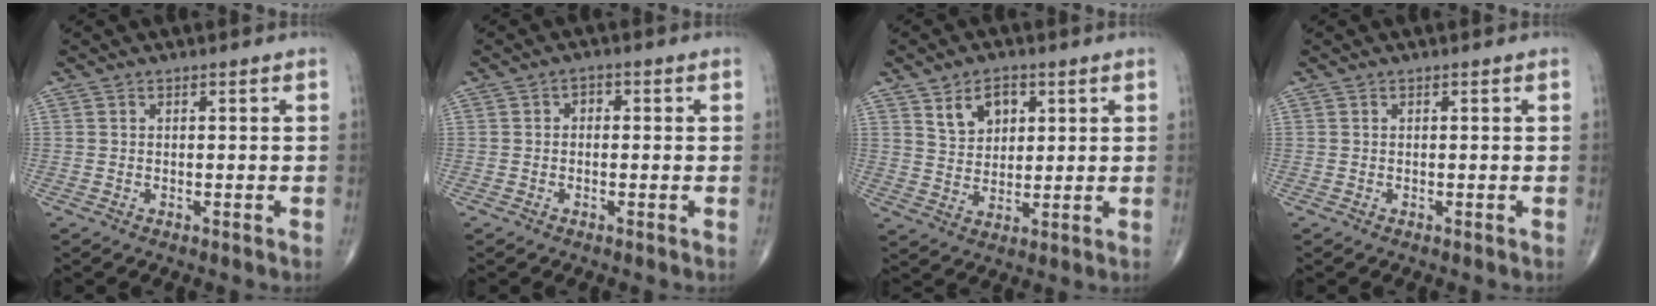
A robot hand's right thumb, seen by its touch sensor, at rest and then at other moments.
{"total": 1.7, "force": [0.0, 1.3, 1.2], "torque": [-0.006, 0.008, -0.006]}
{"total": 7.0, "force": [3.3, 4.6, 4.0], "torque": [-0.044, -0.018, 0.061]}
{"total": 0.0}